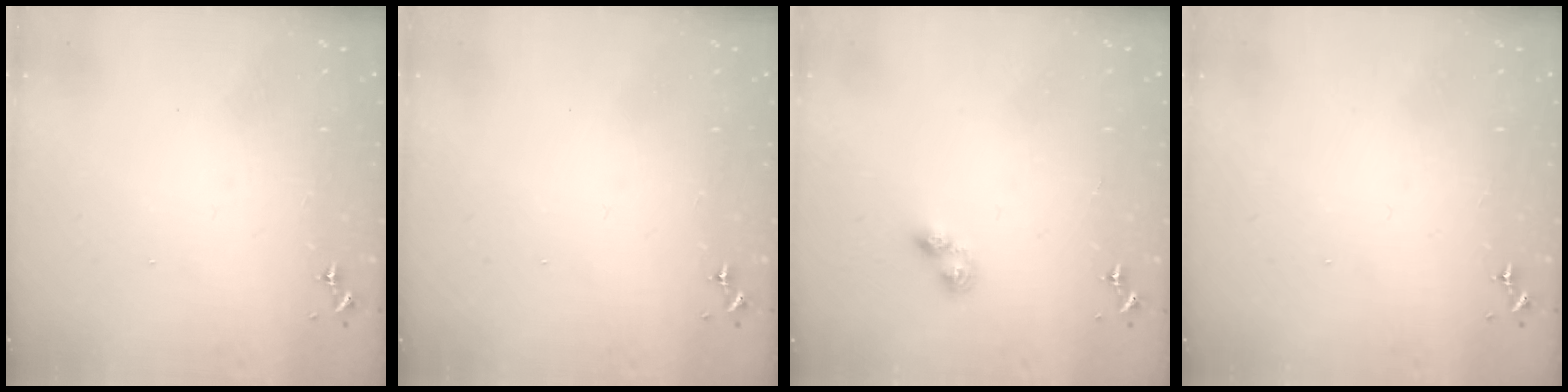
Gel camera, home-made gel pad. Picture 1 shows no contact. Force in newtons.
{"total": 0.0}
{"total": 5.4, "press": 5.4, "slide": 0.6}
{"total": 0.0}